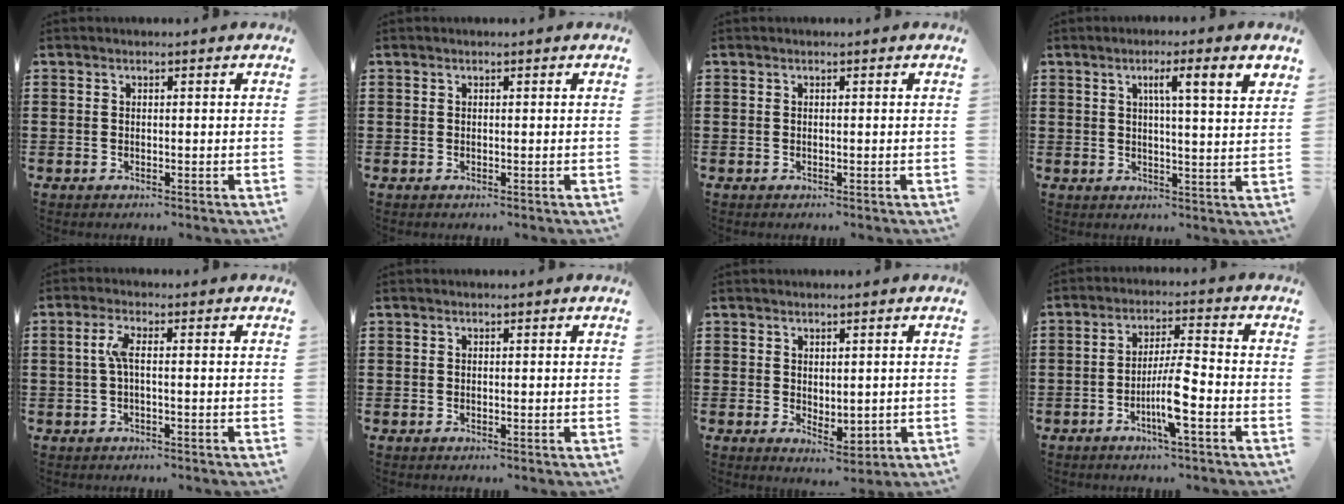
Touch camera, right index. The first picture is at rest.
{"total": 0.0}
{"total": 0.0}
{"total": 4.7, "force": [2.1, 0.2, 4.2], "torque": [-0.081, -0.003, 0.029]}
{"total": 3.4, "force": [-0.2, 0.7, 3.3], "torque": [-0.077, -0.001, -0.010]}
{"total": 0.0}
{"total": 2.1, "force": [1.1, 1.4, 1.1], "torque": [-0.024, 0.003, 0.022]}
{"total": 6.4, "force": [-2.7, 0.4, 5.8], "torque": [-0.109, -0.007, -0.052]}